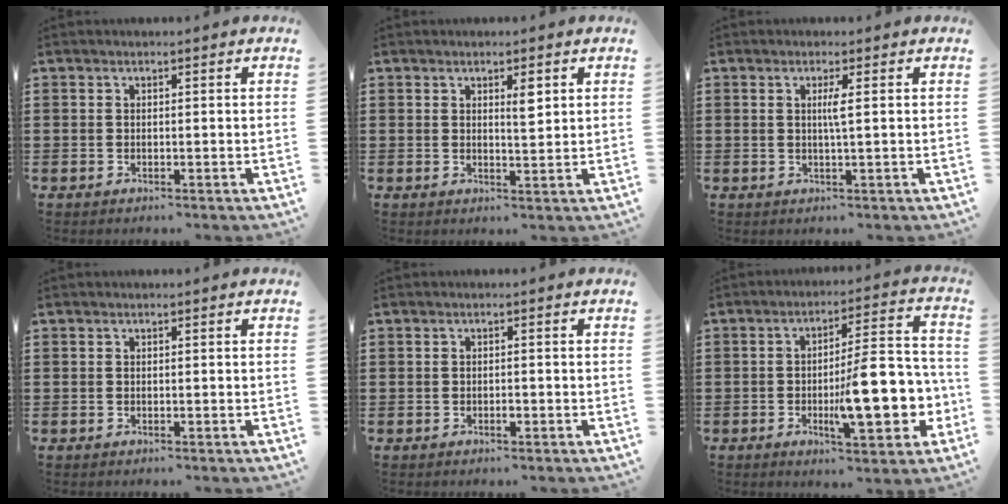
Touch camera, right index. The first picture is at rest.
{"total": 2.7, "force": [1.3, 0.8, 2.3], "torque": [-0.039, 0.002, 0.019]}
{"total": 1.9, "force": [0.4, -0.3, 1.8], "torque": [-0.034, -0.004, 0.004]}
{"total": 0.0}
{"total": 0.9, "force": [-0.4, 0.3, 0.8], "torque": [-0.015, -0.004, -0.006]}
{"total": 14.2, "force": [-3.1, 4.9, 12.9], "torque": [-0.179, -0.007, -0.053]}